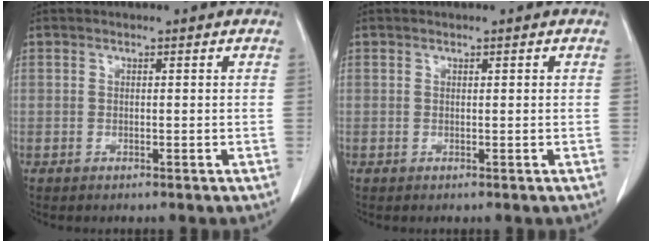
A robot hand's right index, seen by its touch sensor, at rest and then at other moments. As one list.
[{"total": 0.0}]